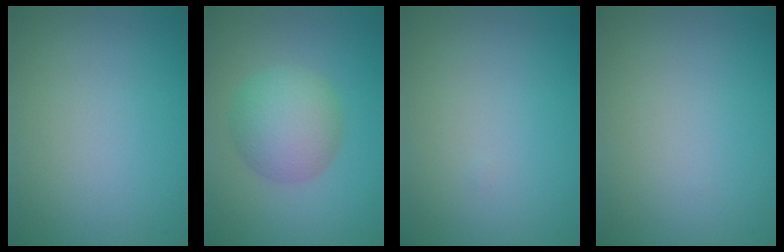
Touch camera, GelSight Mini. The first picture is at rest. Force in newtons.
{"total": 5.0, "press": 5.0, "slide": 0.3}
{"total": 0.0}
{"total": 0.0}